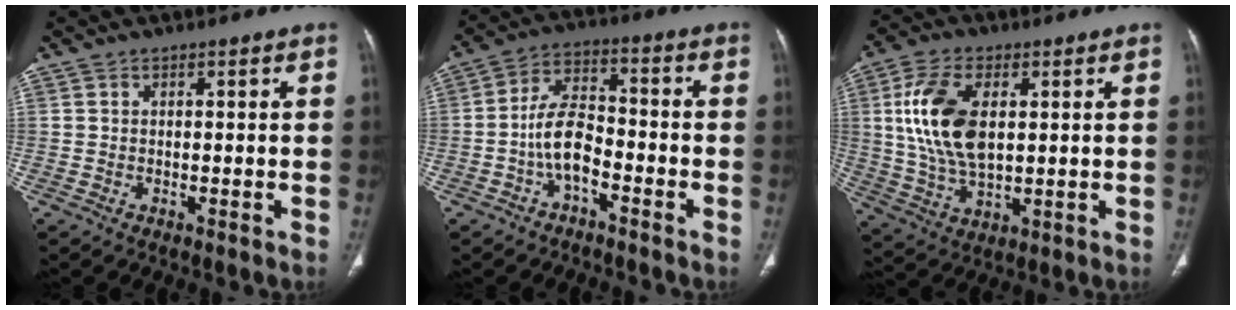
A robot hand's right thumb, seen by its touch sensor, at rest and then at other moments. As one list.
[{"total": 7.9, "force": [-3.3, 4.5, 5.7], "torque": [-0.099, 0.040, -0.067]}, {"total": 14.3, "force": [2.7, 7.8, 11.7], "torque": [-0.231, -0.006, 0.057]}]